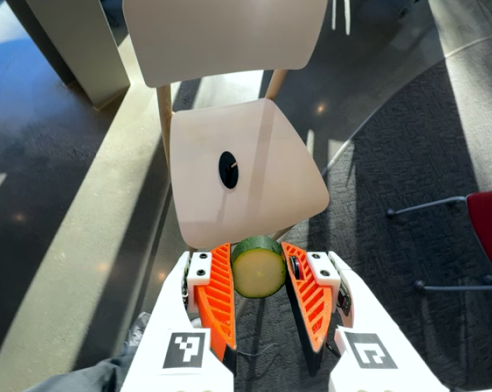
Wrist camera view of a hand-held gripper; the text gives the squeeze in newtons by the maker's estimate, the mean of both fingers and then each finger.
{"total": 11.1, "left": 11.4, "right": 10.8}